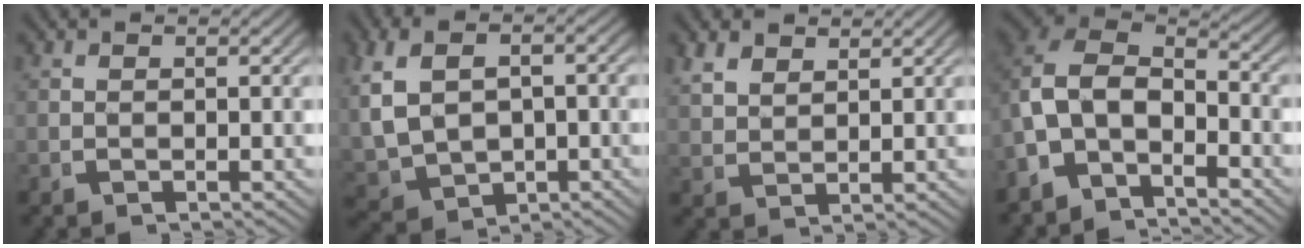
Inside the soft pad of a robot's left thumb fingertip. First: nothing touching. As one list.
[{"total": 8.1, "force": [-0.4, 6.1, 5.3], "torque": [-0.128, -0.030, 0.015]}, {"total": 3.0, "force": [2.6, 1.1, 1.0], "torque": [-0.013, -0.001, 0.057]}, {"total": 12.2, "force": [-0.5, 9.8, 7.2], "torque": [-0.195, -0.041, -0.015]}]